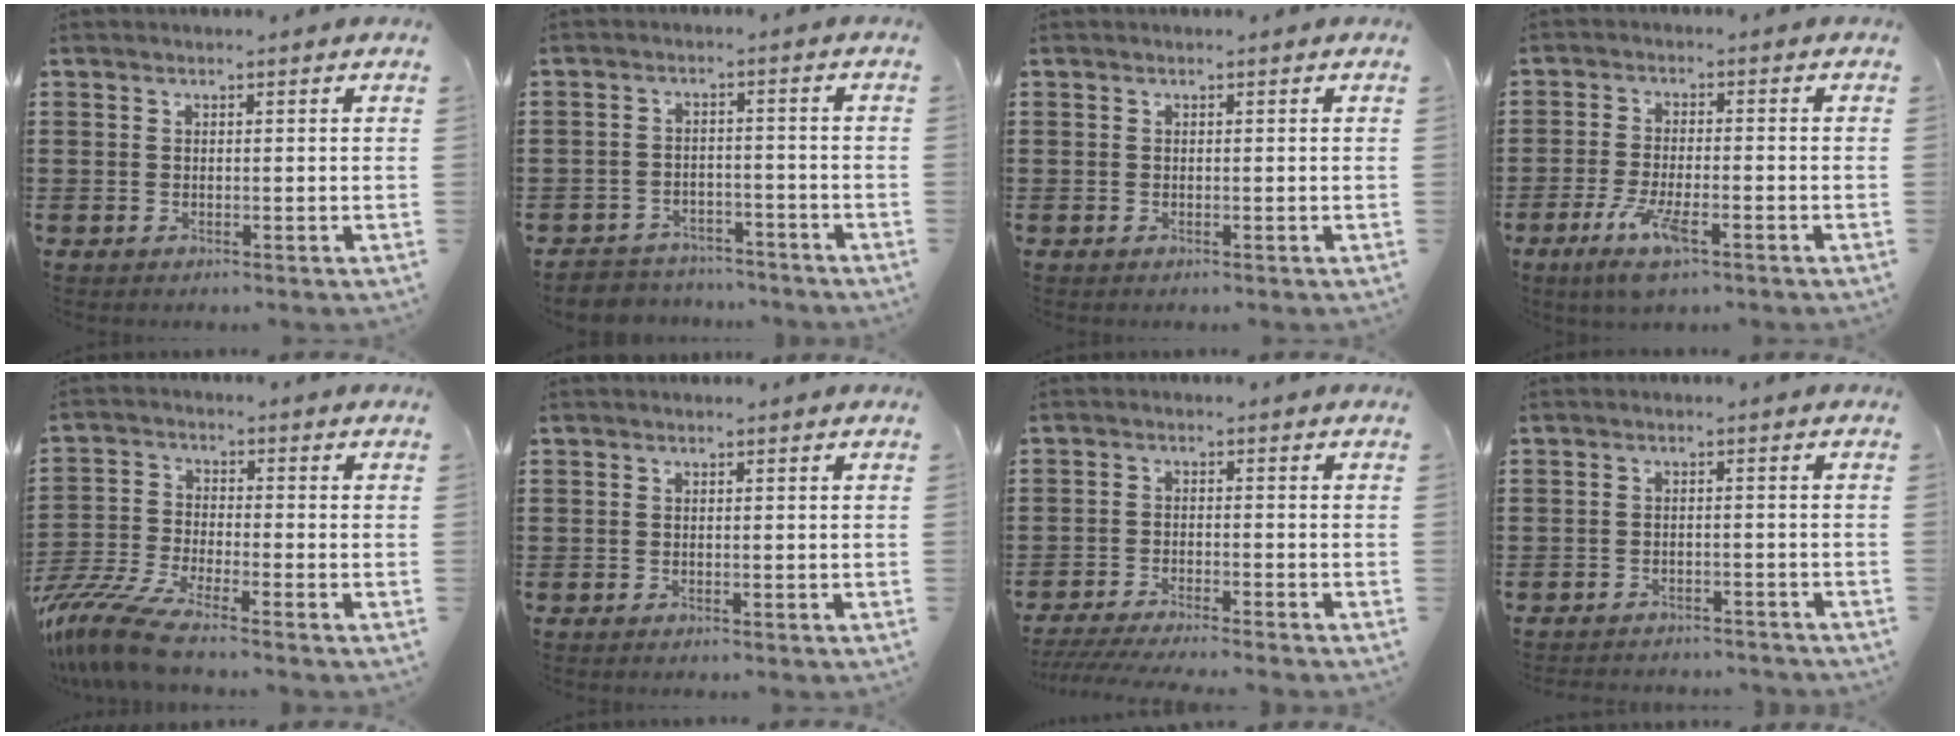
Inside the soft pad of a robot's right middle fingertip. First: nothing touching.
{"total": 3.4, "force": [-3.3, 0.7, -0.3], "torque": [-0.004, 0.000, -0.072]}
{"total": 0.0}
{"total": 6.5, "force": [-3.5, 1.7, 5.2], "torque": [-0.107, -0.010, -0.061]}
{"total": 8.8, "force": [-7.4, 1.0, 4.6], "torque": [-0.110, -0.004, -0.149]}
{"total": 0.0}
{"total": 3.7, "force": [-3.6, -0.3, 1.0], "torque": [-0.024, -0.010, -0.073]}
{"total": 2.2, "force": [-2.2, 0.1, -0.1], "torque": [-0.006, -0.001, -0.047]}